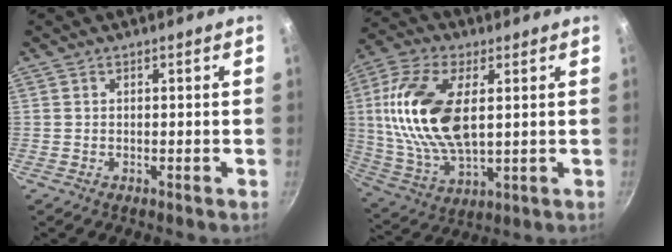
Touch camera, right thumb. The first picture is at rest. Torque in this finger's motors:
{"motor_torque": [2.18, 2.40, 2.15, -0.31, 0.50]}